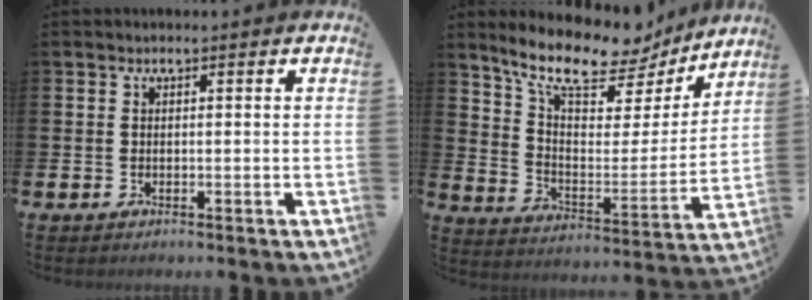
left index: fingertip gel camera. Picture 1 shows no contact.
{"total": 11.9, "force": [10.2, 4.0, 4.6], "torque": [-0.115, -0.066, 0.173]}